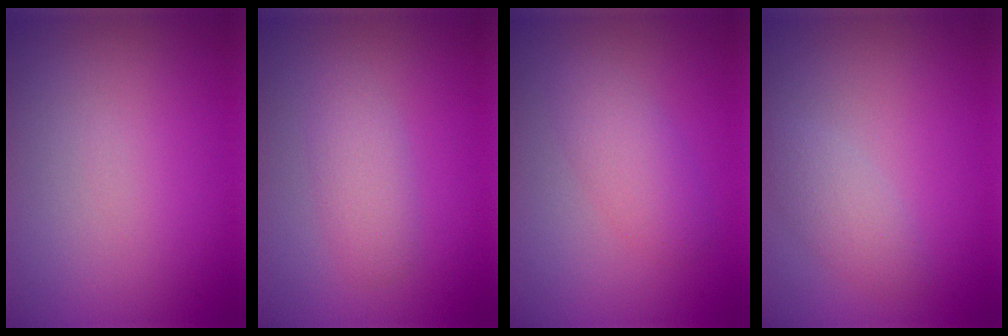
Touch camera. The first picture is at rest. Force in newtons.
{"total": 2.2, "press": 2.2, "slide": 0.0}
{"total": 2.5, "press": 2.5, "slide": 0.1}
{"total": 1.9, "press": 1.9, "slide": 0.0}